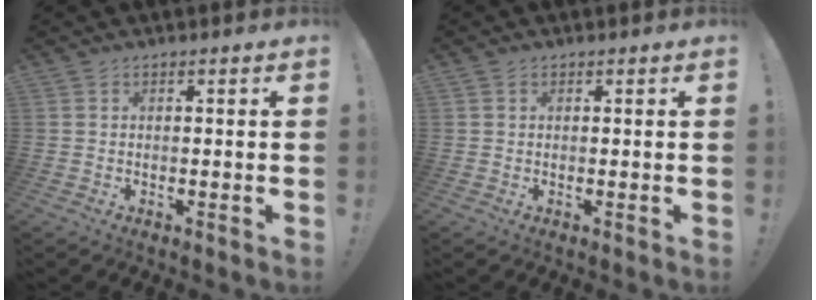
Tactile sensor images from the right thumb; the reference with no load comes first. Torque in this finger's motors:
{"motor_torque": [0.03, -0.14, -0.29, -0.07, 0.08]}